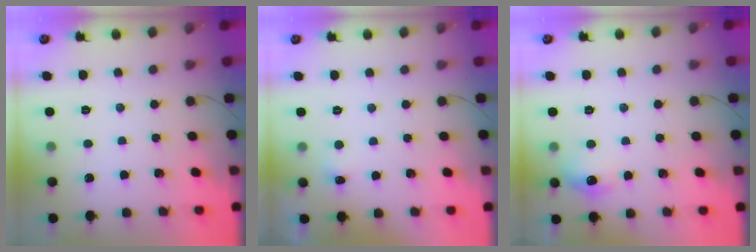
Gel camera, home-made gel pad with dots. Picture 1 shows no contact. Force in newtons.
{"total": 3.6, "press": 3.4, "slide": 1.0}
{"total": 7.3, "press": 7.3, "slide": 0.7}